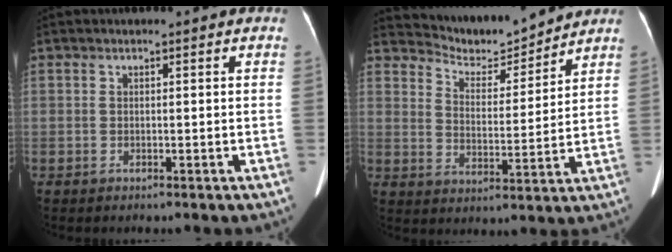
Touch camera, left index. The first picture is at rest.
{"total": 9.1, "force": [9.0, 1.2, 0.4], "torque": [-0.017, -0.003, 0.151]}